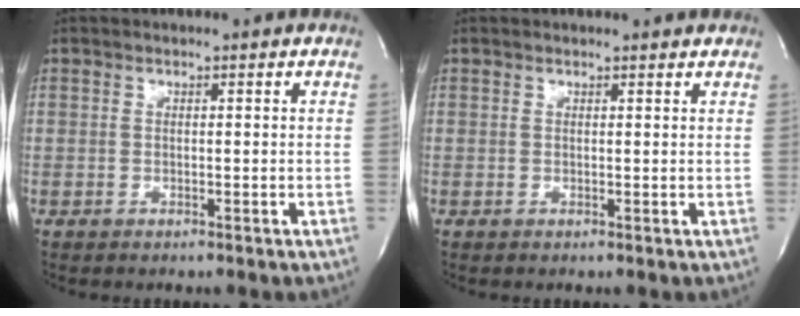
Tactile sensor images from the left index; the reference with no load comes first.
{"total": 4.1, "force": [3.9, 1.0, 0.8], "torque": [-0.016, 0.010, 0.036]}